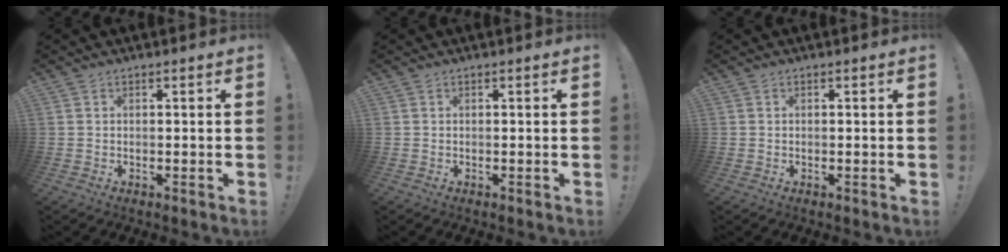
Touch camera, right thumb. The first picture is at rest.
{"total": 0.0}
{"total": 0.0}